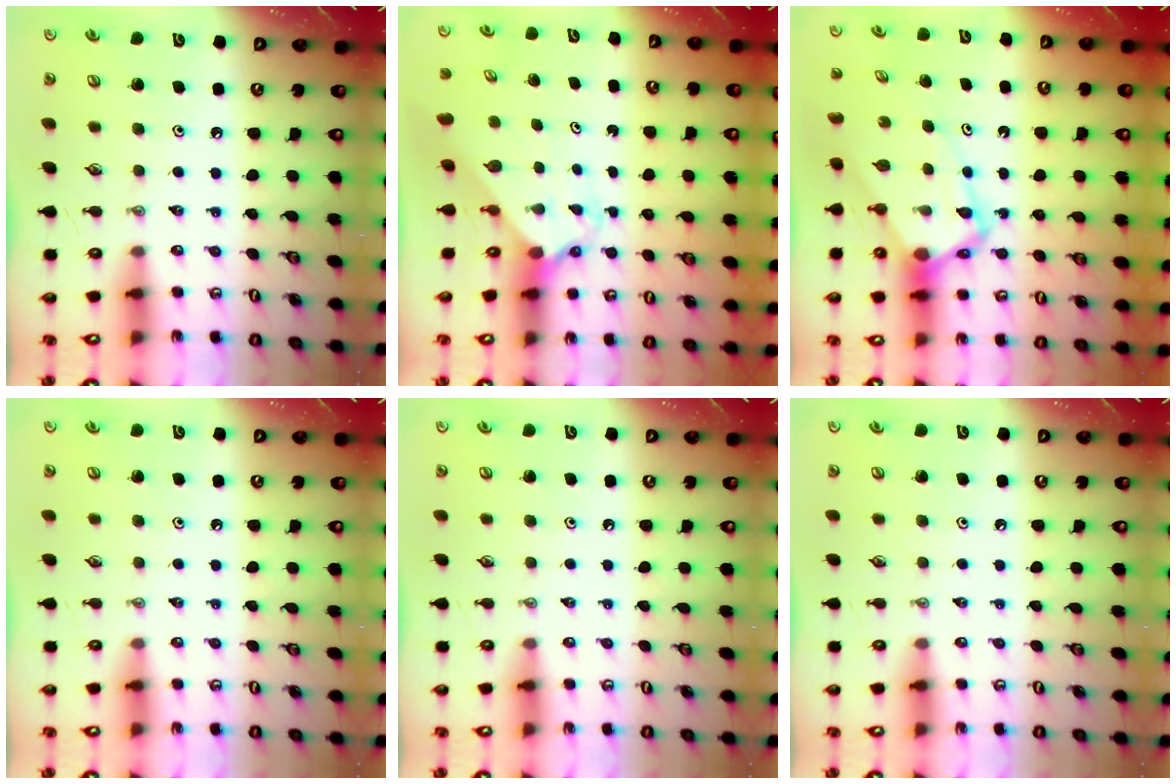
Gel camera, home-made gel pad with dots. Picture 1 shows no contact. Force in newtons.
{"total": 2.4, "press": 2.4, "slide": 0.2}
{"total": 7.7, "press": 7.7, "slide": 0.8}
{"total": 0.0}
{"total": 0.0}
{"total": 0.0}